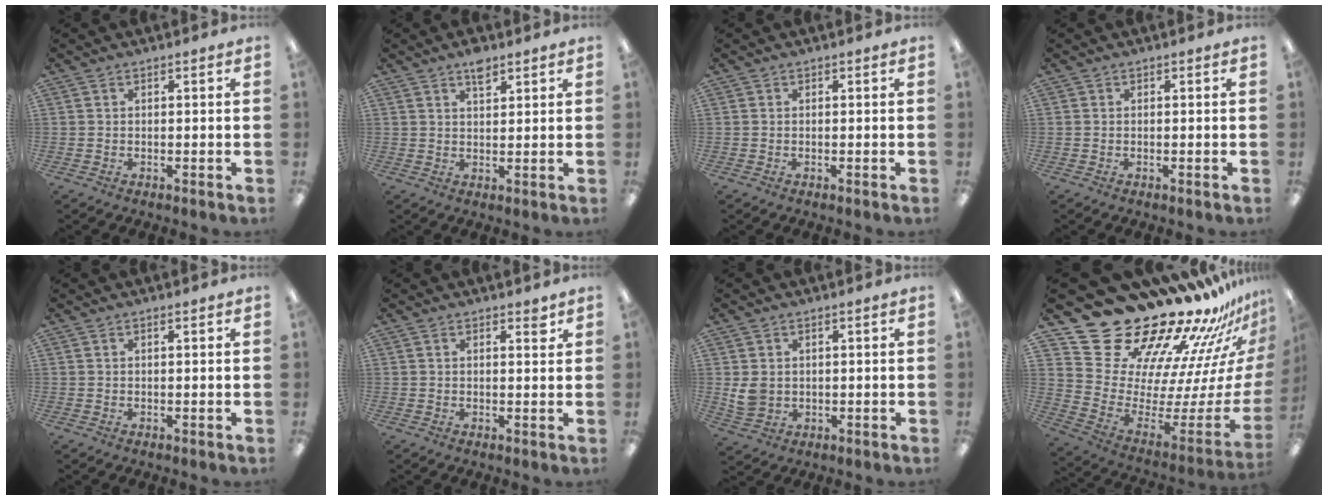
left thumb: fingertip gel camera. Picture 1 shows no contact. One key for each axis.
{"total": 4.1, "fx": 3.0, "fy": 1.6, "fz": 2.3, "tx": -0.035, "ty": -0.008, "tz": 0.051}
{"total": 0.0}
{"total": 0.0}
{"total": 0.9, "fx": 0.4, "fy": 0.0, "fz": 0.8, "tx": -0.016, "ty": 0.000, "tz": 0.007}
{"total": 2.2, "fx": 1.6, "fy": 0.5, "fz": 1.5, "tx": -0.017, "ty": -0.006, "tz": 0.024}
{"total": 4.7, "fx": 1.0, "fy": 3.8, "fz": 2.5, "tx": -0.054, "ty": -0.001, "tz": 0.018}
{"total": 26.7, "fx": 23.1, "fy": 10.1, "fz": 8.6, "tx": -0.101, "ty": -0.218, "tz": 0.445}